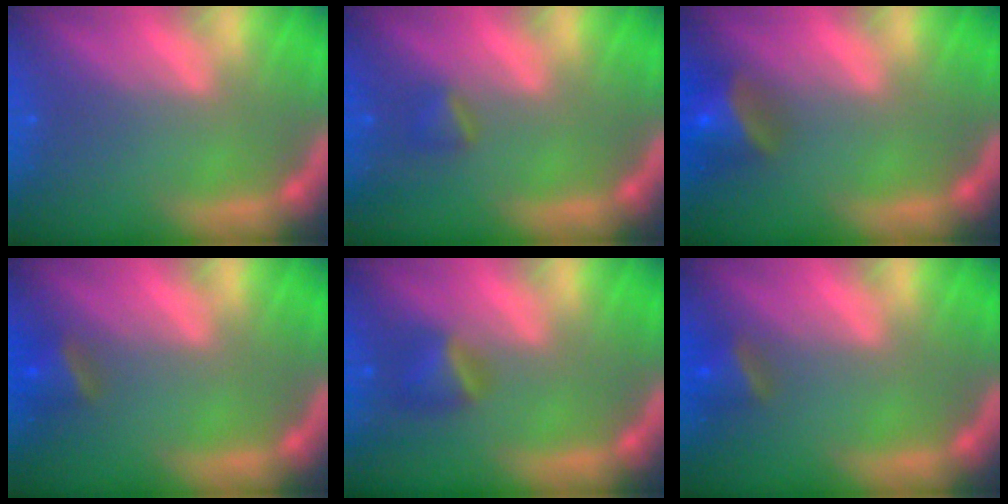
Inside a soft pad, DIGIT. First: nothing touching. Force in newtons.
{"total": 1.4}
{"total": 4.5}
{"total": 2.4}
{"total": 2.4}
{"total": 2.4}